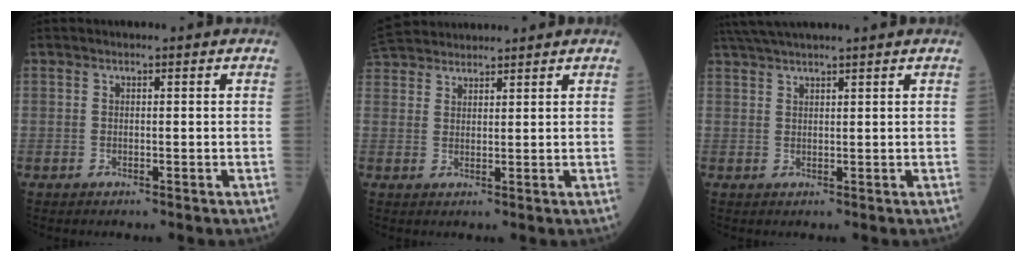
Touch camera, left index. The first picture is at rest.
{"total": 7.7, "force": [7.2, 1.8, 2.0], "torque": [-0.041, 0.038, 0.134]}
{"total": 6.0, "force": [5.2, -0.8, 3.0], "torque": [-0.052, 0.035, 0.094]}